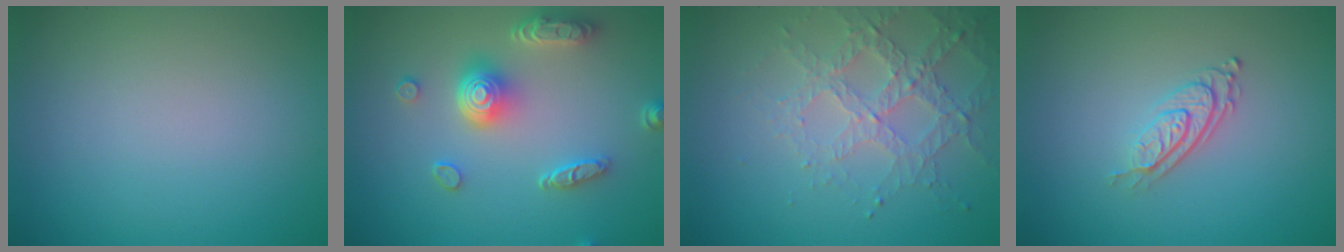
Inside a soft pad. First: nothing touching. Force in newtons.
{"total": 5.0, "press": 4.0, "slide": 3.0}
{"total": 3.1, "press": 3.1, "slide": 0.6}
{"total": 2.8, "press": 2.0, "slide": 2.1}